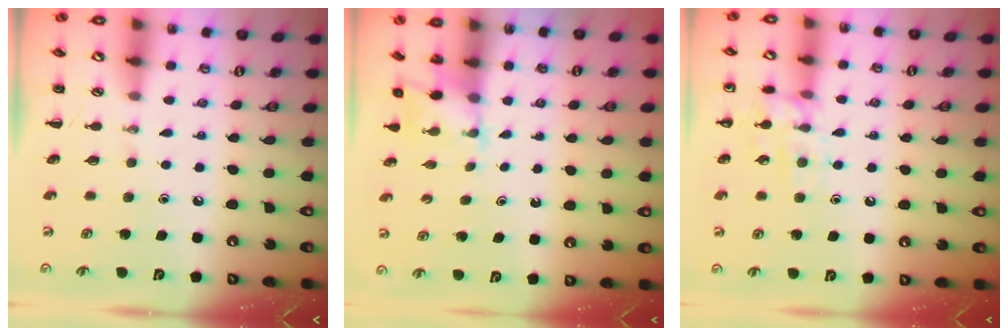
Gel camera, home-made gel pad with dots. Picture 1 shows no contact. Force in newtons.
{"total": 2.3, "press": 2.2, "slide": 0.7}
{"total": 10.2, "press": 10.2, "slide": 0.9}